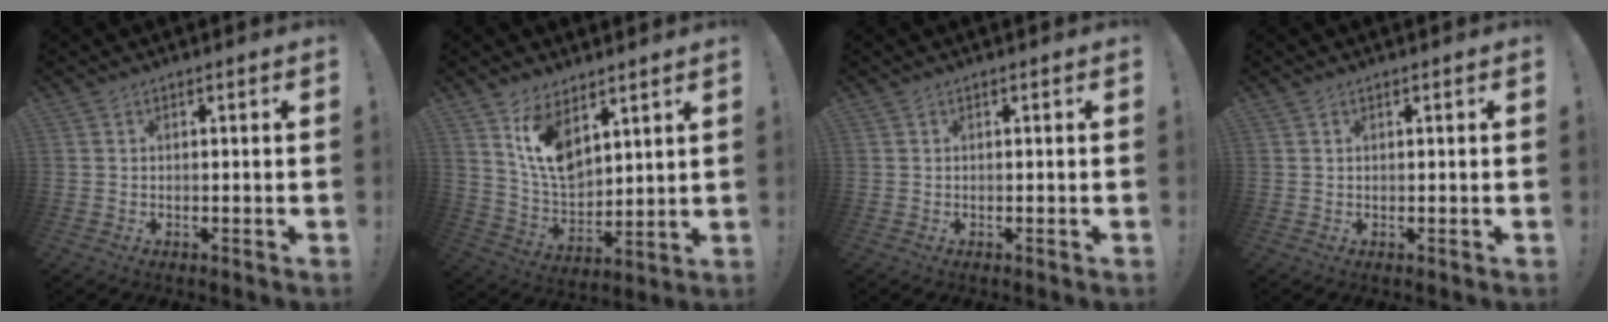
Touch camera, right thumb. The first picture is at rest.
{"total": 11.8, "force": [7.5, 6.8, 6.1], "torque": [-0.116, -0.056, 0.145]}
{"total": 0.0}
{"total": 0.0}